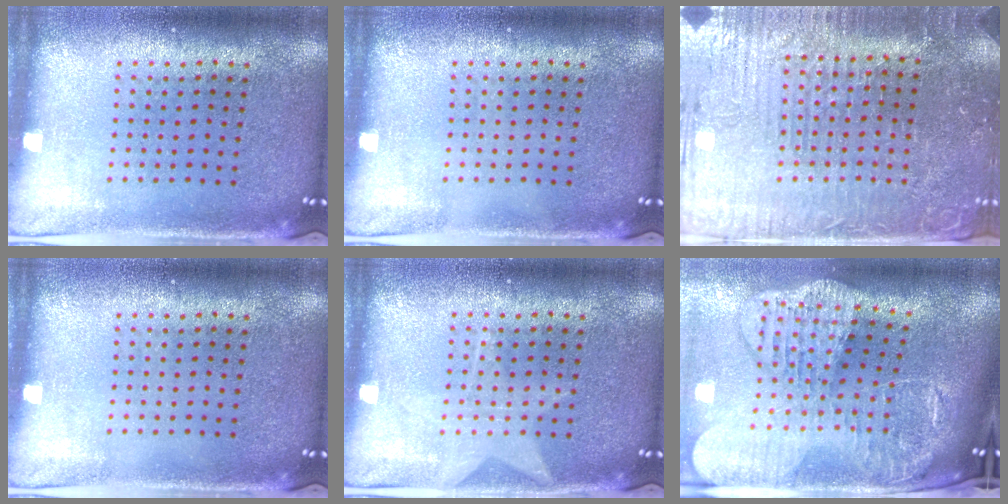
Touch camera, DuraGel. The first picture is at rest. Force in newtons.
{"total": 0.0}
{"total": 4.5, "press": 4.3, "slide": 1.3}
{"total": 0.0}
{"total": 1.3, "press": 1.3, "slide": 0.1}
{"total": 4.1, "press": 3.1, "slide": 2.6}